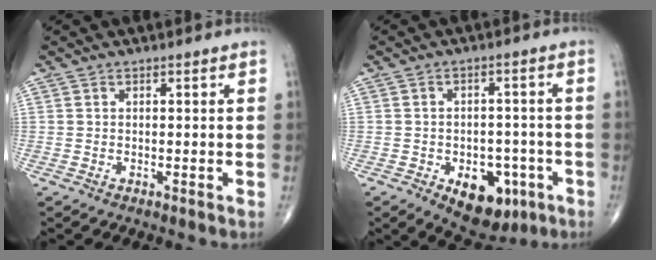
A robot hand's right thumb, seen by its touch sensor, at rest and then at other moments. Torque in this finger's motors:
{"motor_torque": [1.23, 0.96, 0.44, -0.66, 0.05]}